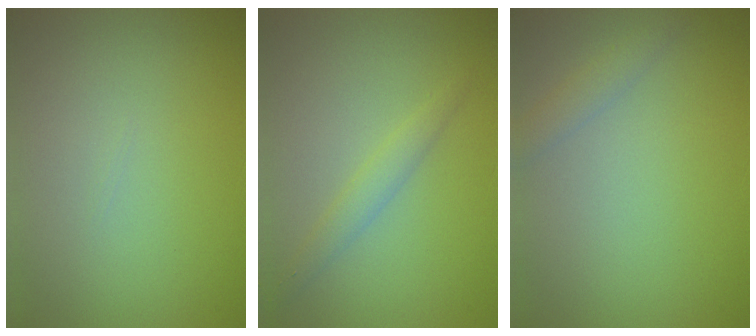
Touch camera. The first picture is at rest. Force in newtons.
{"total": 1.6, "press": 1.6, "slide": 0.1}
{"total": 1.4, "press": 1.4, "slide": 0.0}